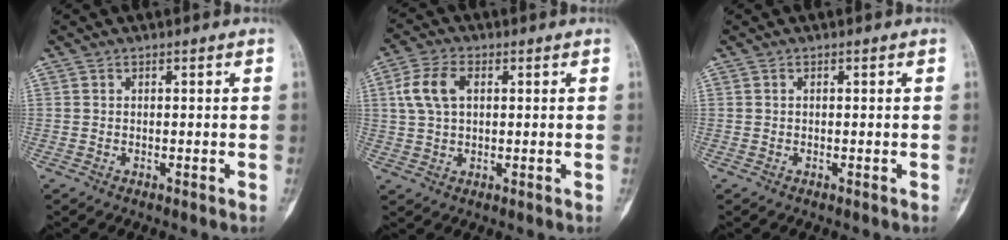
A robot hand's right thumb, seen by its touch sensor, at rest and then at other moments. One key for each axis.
{"total": 7.2, "fx": 1.8, "fy": 4.4, "fz": 5.4, "tx": -0.114, "ty": 0.012, "tz": 0.033}
{"total": 0.0}